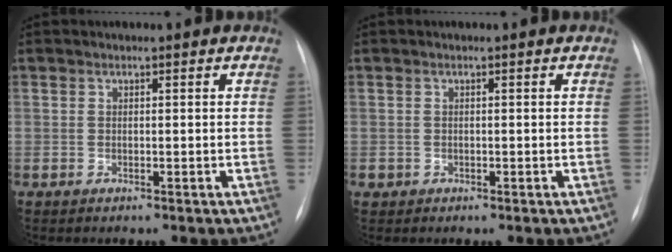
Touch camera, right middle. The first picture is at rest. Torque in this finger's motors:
{"motor_torque": [0.79, -0.91, 0.03, 0.02]}